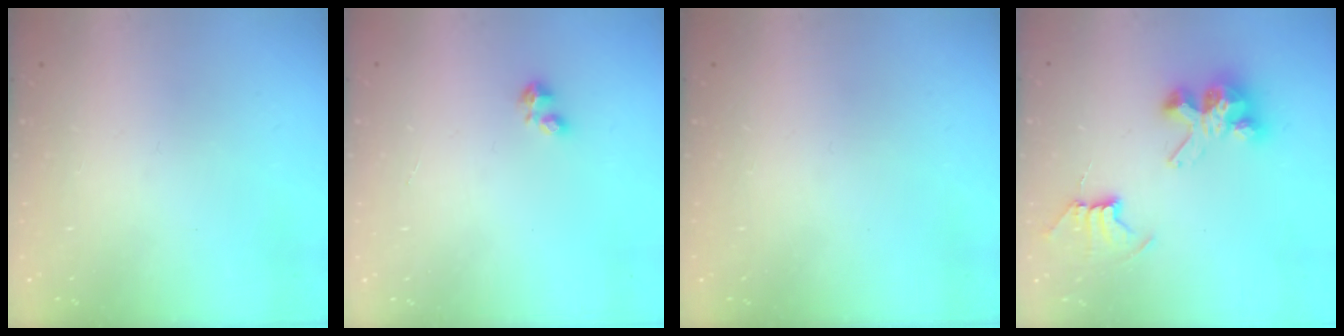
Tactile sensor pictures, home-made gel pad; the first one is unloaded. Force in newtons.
{"total": 1.5, "press": 1.5, "slide": 0.3}
{"total": 0.0}
{"total": 8.0, "press": 8.0, "slide": 0.5}